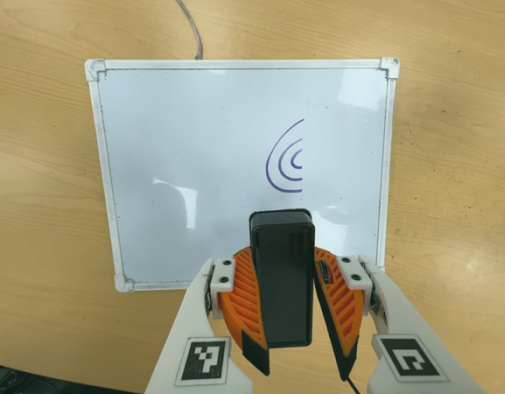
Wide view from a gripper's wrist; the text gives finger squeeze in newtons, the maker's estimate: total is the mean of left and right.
{"total": 11.1, "left": 10.6, "right": 11.6}